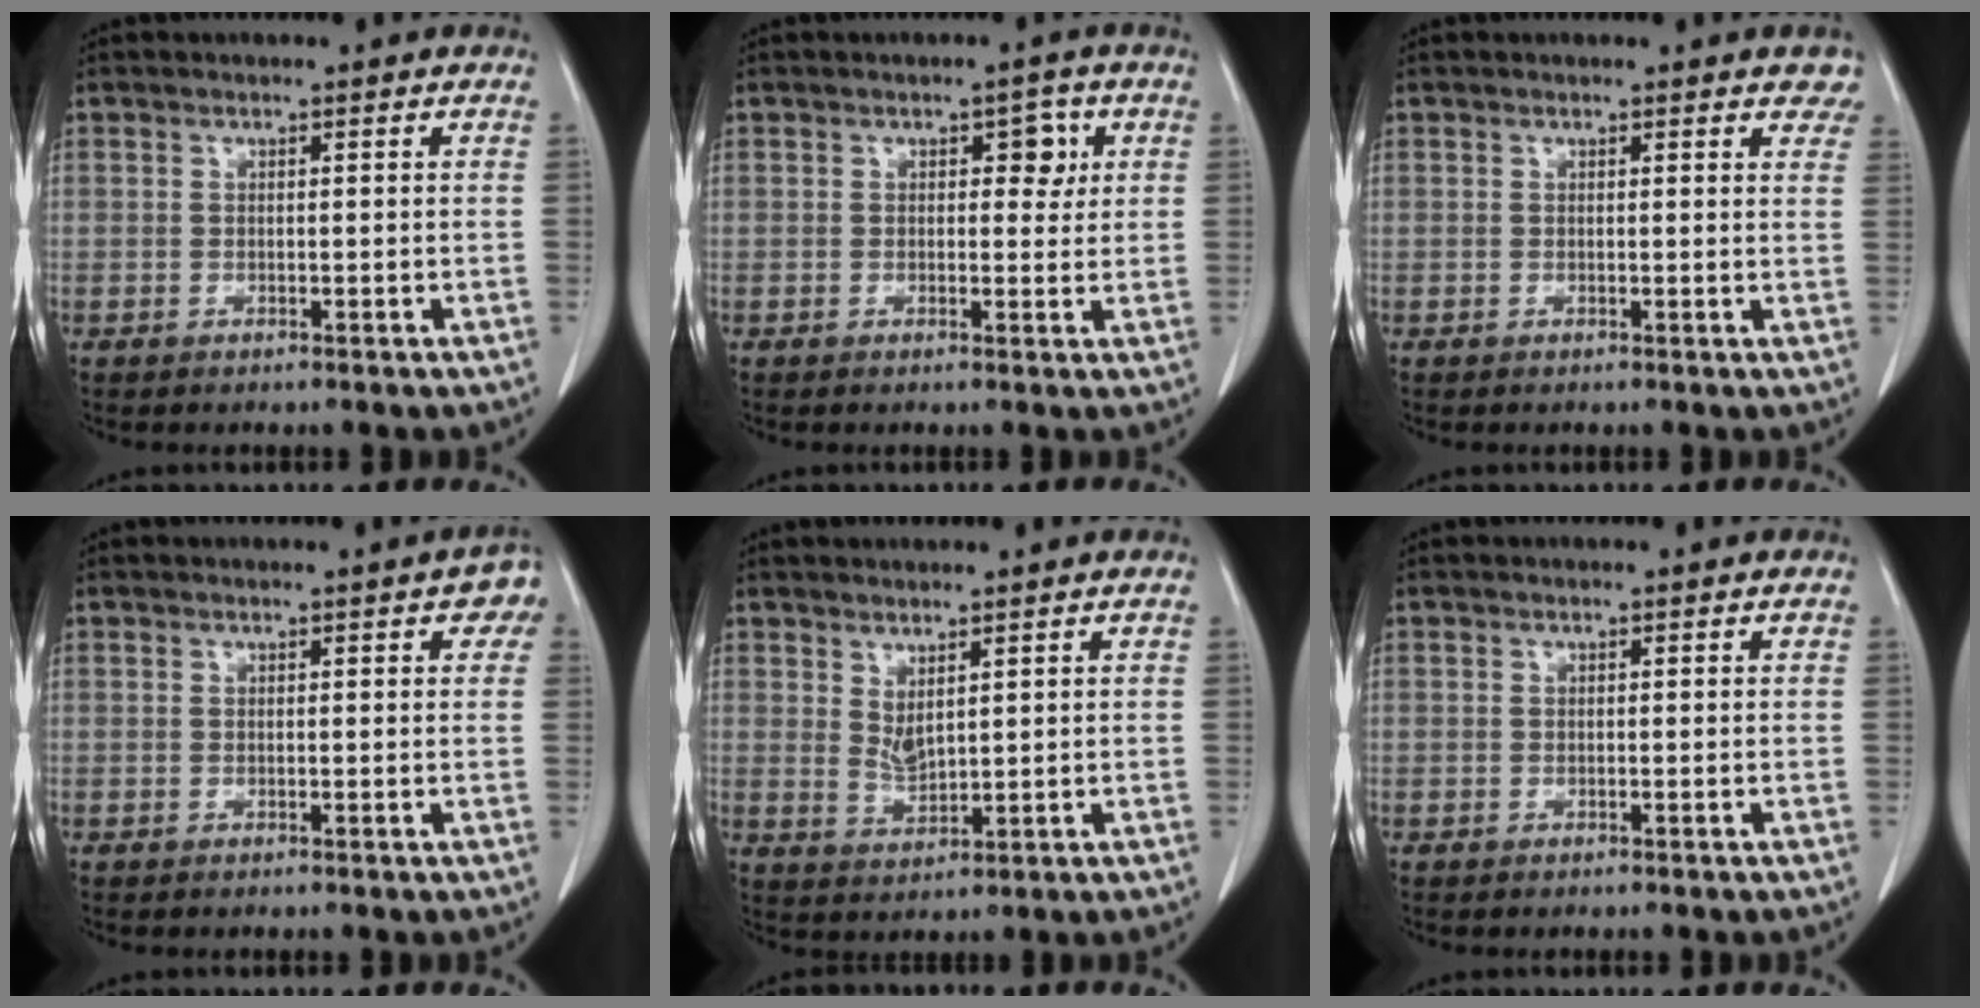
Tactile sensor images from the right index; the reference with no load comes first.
{"total": 3.1, "force": [1.0, 1.8, 2.4], "torque": [-0.026, 0.009, 0.013]}
{"total": 4.0, "force": [3.4, 1.3, 1.8], "torque": [-0.009, -0.005, 0.019]}
{"total": 3.4, "force": [1.6, 1.0, 2.8], "torque": [-0.023, 0.005, 0.012]}
{"total": 3.1, "force": [1.6, 1.0, 2.4], "torque": [-0.052, -0.009, 0.042]}
{"total": 0.0}